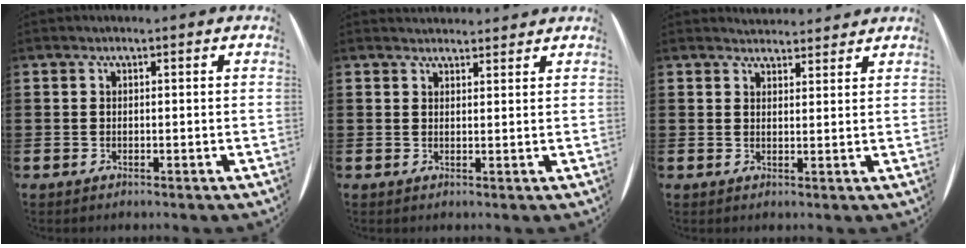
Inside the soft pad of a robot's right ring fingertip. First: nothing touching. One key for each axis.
{"total": 1.6, "fx": 1.5, "fy": 0.1, "fz": -0.3, "tx": 0.003, "ty": -0.001, "tz": 0.030}
{"total": 2.2, "fx": 2.2, "fy": 0.2, "fz": -0.4, "tx": 0.002, "ty": -0.006, "tz": 0.042}